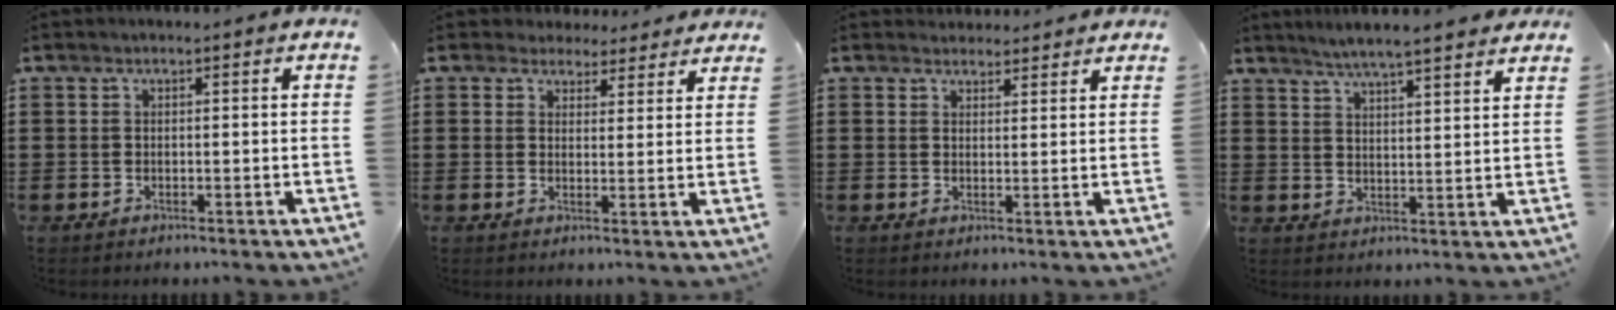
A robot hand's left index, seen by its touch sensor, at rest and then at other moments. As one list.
[{"total": 3.6, "force": [3.3, 1.5, 0.3], "torque": [-0.020, -0.002, 0.062]}, {"total": 2.5, "force": [2.4, 0.6, 0.0], "torque": [0.002, -0.006, 0.045]}, {"total": 4.7, "force": [4.3, -0.2, 1.7], "torque": [-0.046, -0.014, 0.076]}]